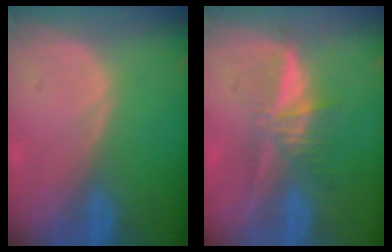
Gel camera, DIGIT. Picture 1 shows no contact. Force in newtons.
{"total": 5.4, "press": 5.2, "slide": 1.5}